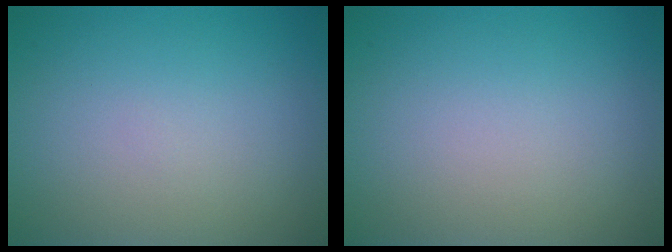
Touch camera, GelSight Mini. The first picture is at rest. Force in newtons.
{"total": 0.0}